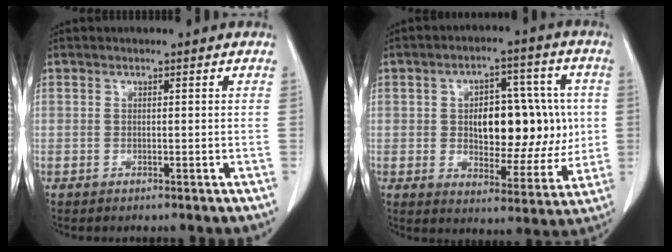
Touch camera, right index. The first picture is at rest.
{"total": 14.8, "force": [1.2, 7.9, 12.5], "torque": [-0.178, 0.026, 0.029]}